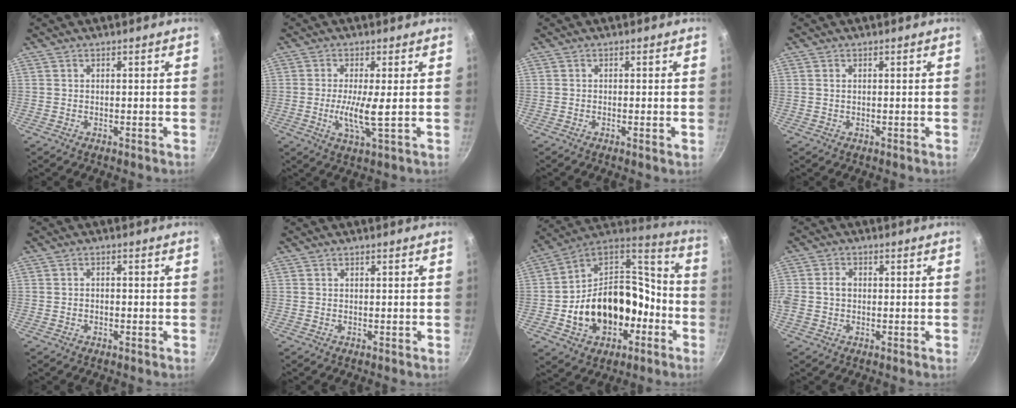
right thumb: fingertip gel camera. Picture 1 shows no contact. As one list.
[{"total": 6.1, "force": [-0.3, 0.7, 6.1], "torque": [-0.128, -0.012, -0.007]}, {"total": 0.9, "force": [-0.2, 0.1, 0.9], "torque": [-0.017, -0.002, -0.006]}, {"total": 0.5, "force": [0.1, 0.3, 0.4], "torque": [-0.008, 0.001, 0.002]}, {"total": 1.3, "force": [-0.6, 0.9, 0.7], "torque": [-0.014, 0.007, -0.012]}, {"total": 0.0}, {"total": 22.2, "force": [-6.0, 16.4, 13.8], "torque": [-0.206, 0.072, -0.083]}, {"total": 3.4, "force": [-0.2, 2.7, 2.2], "torque": [-0.039, 0.012, -0.009]}]